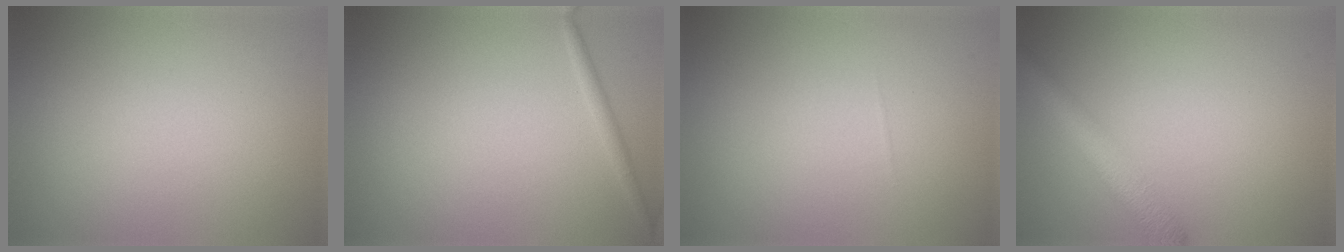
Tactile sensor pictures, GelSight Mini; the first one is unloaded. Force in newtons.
{"total": 1.0, "press": 1.0, "slide": 0.1}
{"total": 0.0}
{"total": 3.1, "press": 3.1, "slide": 0.1}